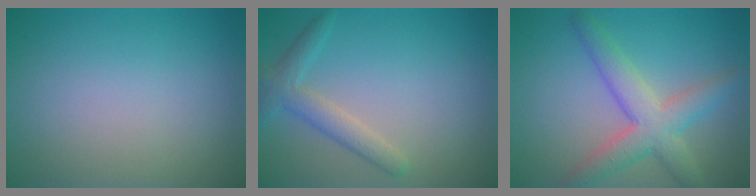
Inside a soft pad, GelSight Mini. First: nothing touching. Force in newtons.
{"total": 2.7, "press": 2.7, "slide": 0.1}
{"total": 5.1, "press": 5.1, "slide": 0.1}